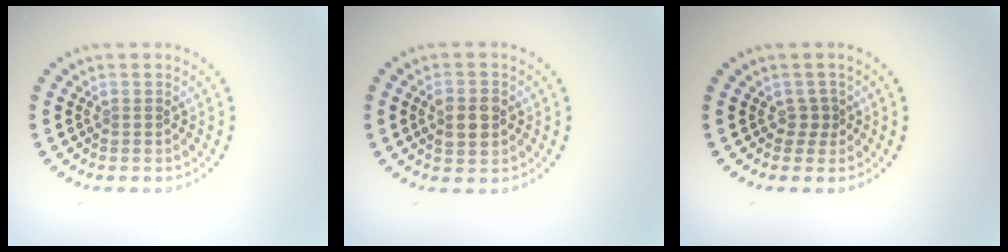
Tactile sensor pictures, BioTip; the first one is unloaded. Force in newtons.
{"total": 2.8, "press": 2.8, "slide": 0.2}
{"total": 1.1, "press": 0.7, "slide": 0.8}